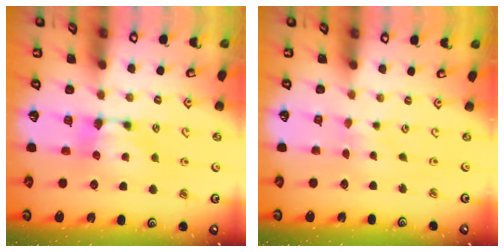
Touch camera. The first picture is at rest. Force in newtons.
{"total": 2.8, "press": 2.8, "slide": 0.2}